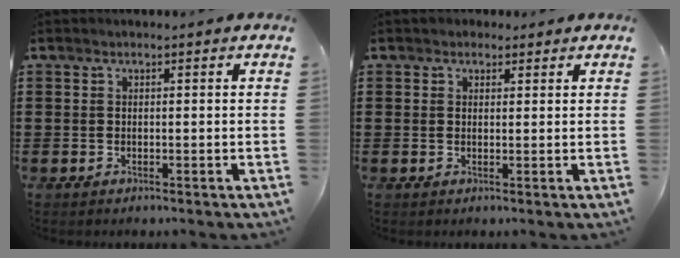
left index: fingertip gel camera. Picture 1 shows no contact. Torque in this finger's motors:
{"motor_torque": [2.13, 0.01, 0.09, 0.02]}